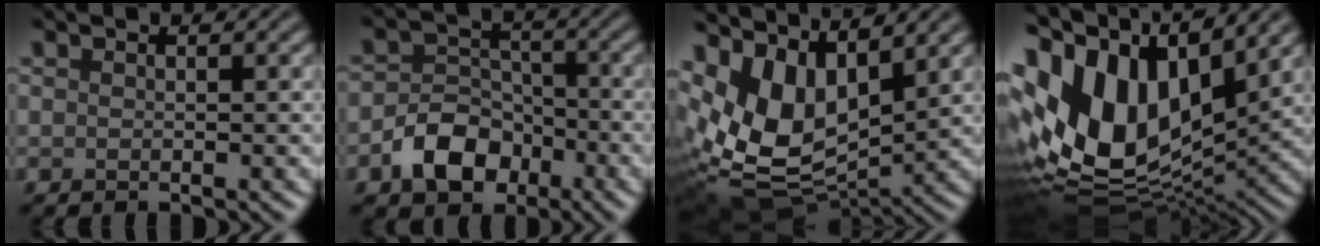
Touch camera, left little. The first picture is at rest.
{"total": 5.3, "force": [-2.7, 3.8, 2.6], "torque": [-0.040, 0.000, -0.054]}
{"total": 10.7, "force": [3.3, 6.2, 8.1], "torque": [-0.162, -0.017, 0.068]}
{"total": 16.5, "force": [4.5, 9.4, 12.9], "torque": [-0.275, 0.017, 0.077]}